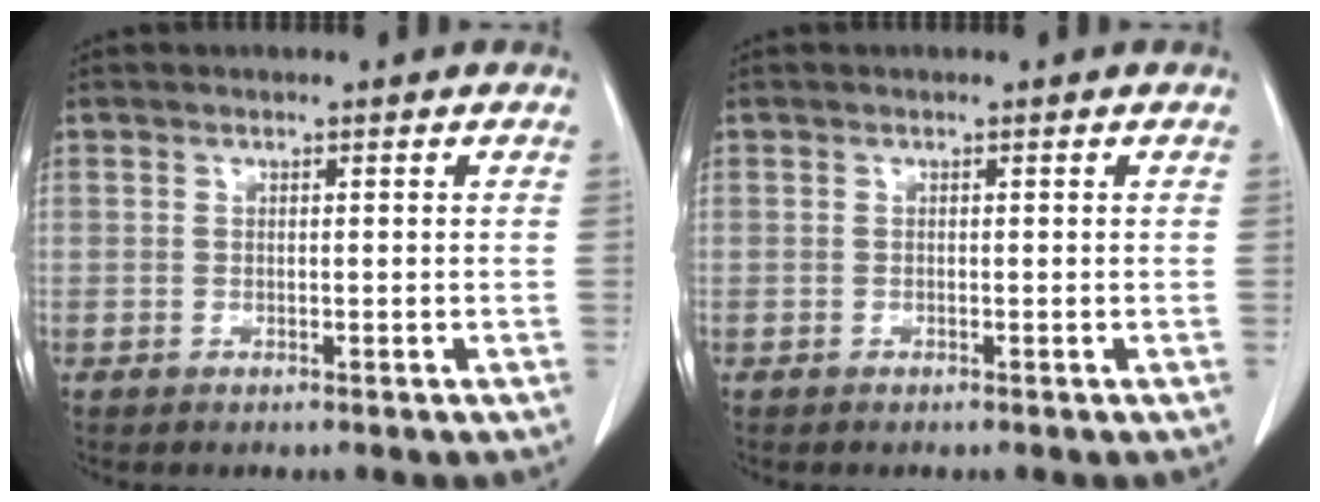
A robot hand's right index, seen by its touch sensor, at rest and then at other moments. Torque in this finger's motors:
{"motor_torque": [0.05, -0.02, 0.02, 0.01]}